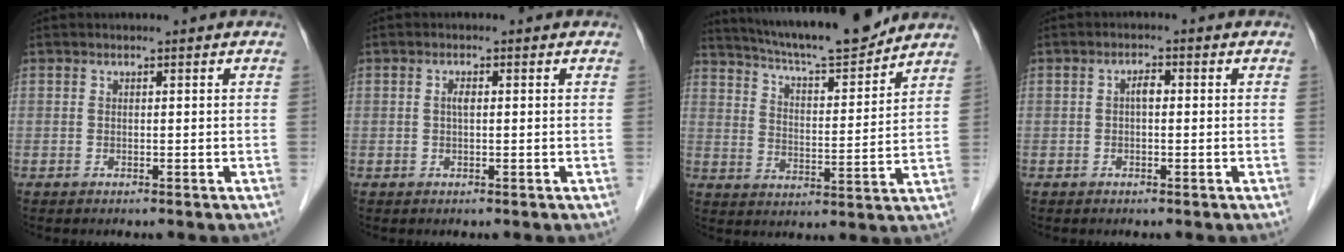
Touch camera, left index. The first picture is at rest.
{"total": 1.2, "force": [0.1, 0.4, 1.1], "torque": [-0.024, 0.002, 0.002]}
{"total": 15.4, "force": [14.0, 1.2, 6.2], "torque": [-0.106, 0.000, 0.220]}
{"total": 1.6, "force": [0.0, 0.7, 1.4], "torque": [-0.024, 0.005, -0.002]}